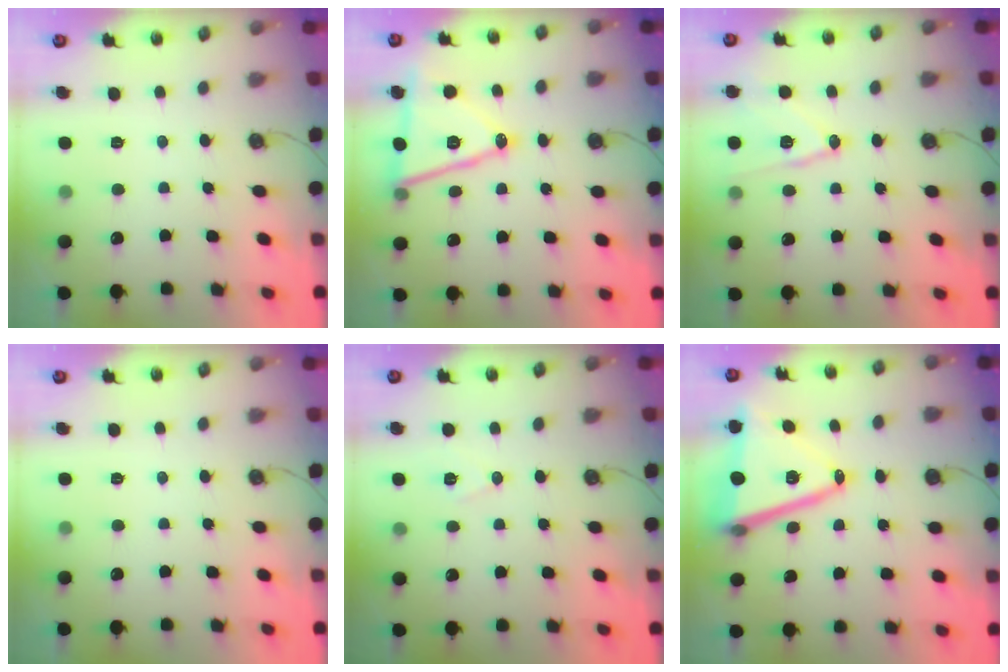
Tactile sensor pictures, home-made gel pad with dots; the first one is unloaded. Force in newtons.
{"total": 15.5, "press": 15.0, "slide": 3.8}
{"total": 12.6, "press": 12.6, "slide": 0.7}
{"total": 0.0}
{"total": 6.7, "press": 5.5, "slide": 3.8}
{"total": 18.5, "press": 18.1, "slide": 3.9}